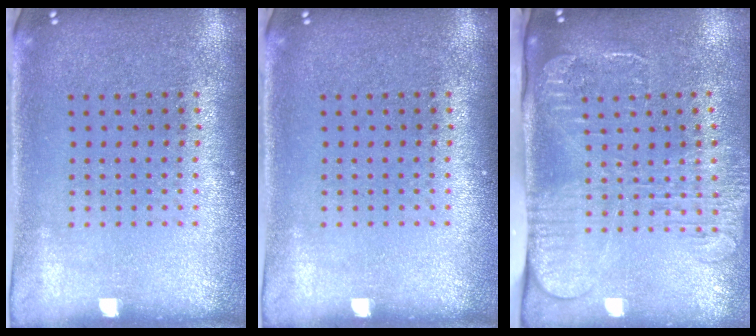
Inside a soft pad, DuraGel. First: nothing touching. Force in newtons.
{"total": 0.0}
{"total": 2.7, "press": 2.0, "slide": 1.7}